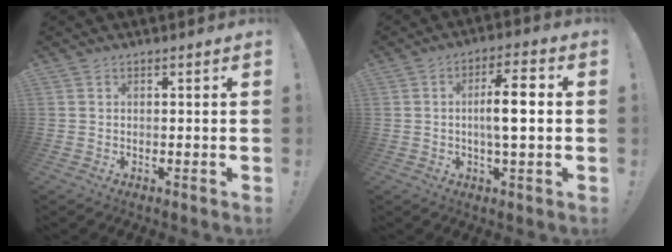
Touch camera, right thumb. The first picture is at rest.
{"total": 9.3, "force": [-0.1, 2.3, 9.0], "torque": [-0.148, 0.005, -0.009]}